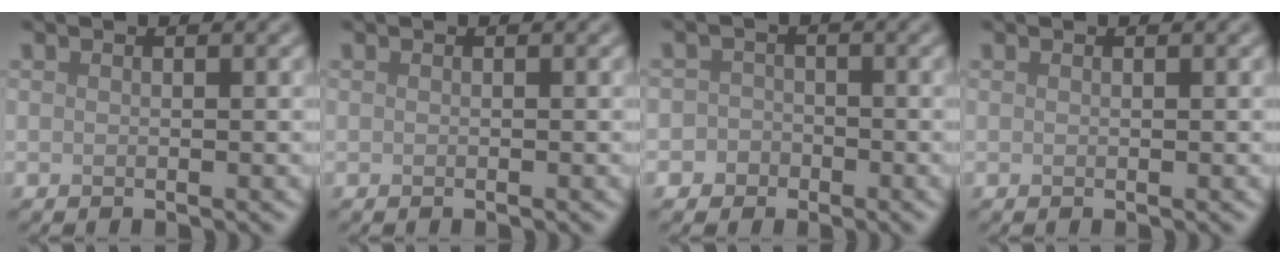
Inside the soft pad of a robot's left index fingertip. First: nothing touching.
{"total": 0.0}
{"total": 2.5, "force": [-1.2, 2.2, 0.1], "torque": [0.032, 0.006, -0.031]}
{"total": 0.0}